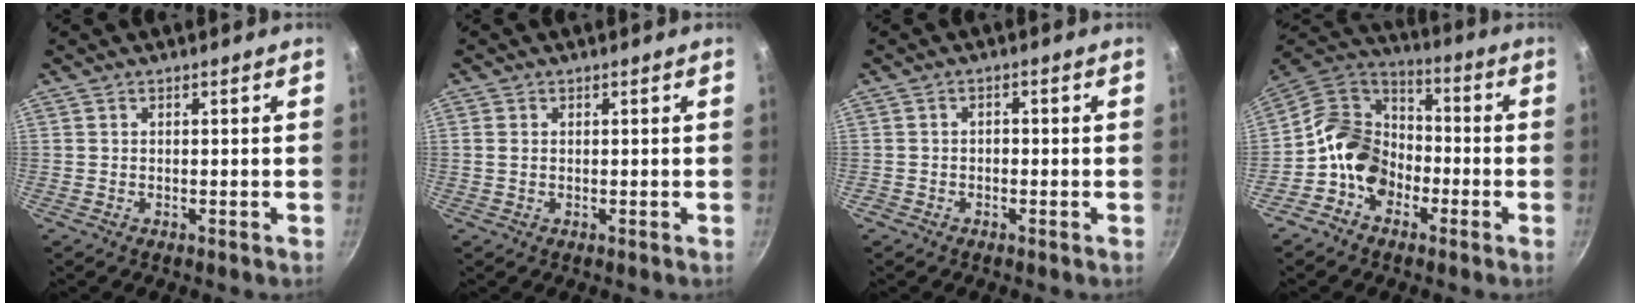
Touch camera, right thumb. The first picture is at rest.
{"total": 1.2, "force": [0.1, 0.9, 0.8], "torque": [-0.016, 0.002, 0.001]}
{"total": 1.5, "force": [-0.8, 1.2, 0.6], "torque": [-0.005, 0.010, -0.012]}
{"total": 13.5, "force": [-4.5, 10.7, 6.8], "torque": [-0.078, 0.053, -0.102]}